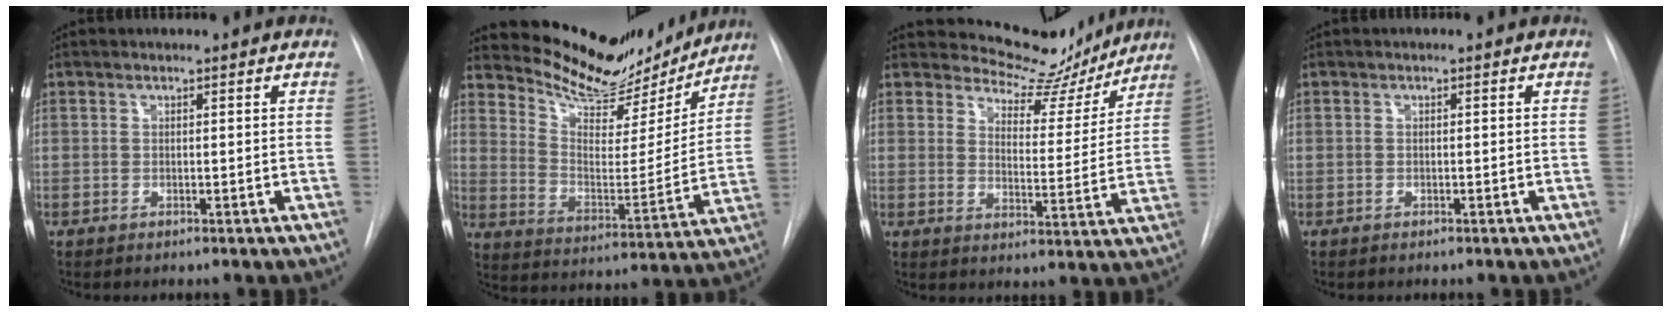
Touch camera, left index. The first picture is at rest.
{"total": 16.2, "force": [15.2, 4.3, 3.6], "torque": [-0.059, -0.032, 0.226]}
{"total": 10.5, "force": [9.9, 3.3, 1.4], "torque": [-0.013, -0.026, 0.125]}
{"total": 0.0}